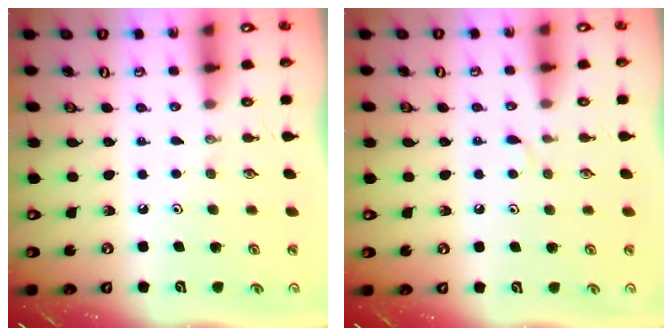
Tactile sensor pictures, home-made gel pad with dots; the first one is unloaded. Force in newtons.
{"total": 3.1, "press": 3.1, "slide": 0.4}